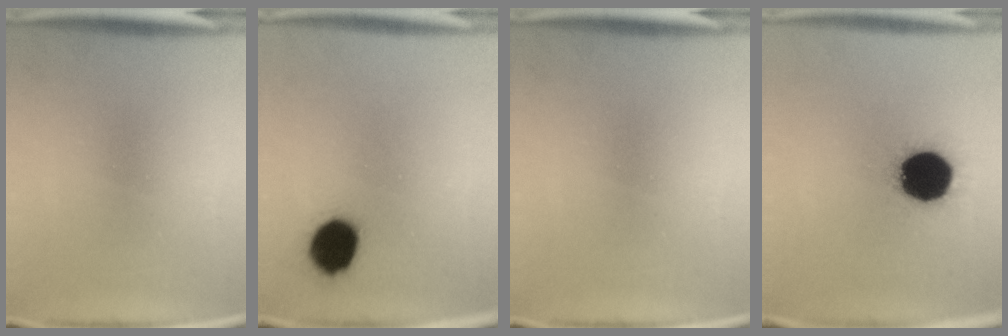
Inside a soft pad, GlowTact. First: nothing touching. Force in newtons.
{"total": 9.9}
{"total": 0.0}
{"total": 20.0}